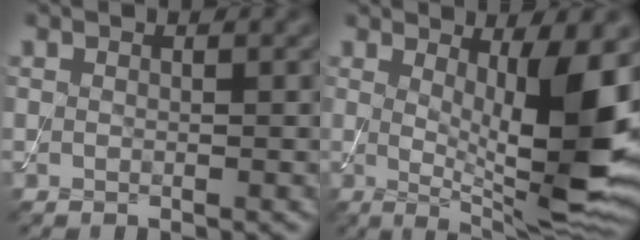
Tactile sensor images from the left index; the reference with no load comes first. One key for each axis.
{"total": 10.6, "fx": 1.4, "fy": 2.7, "fz": 10.1, "tx": -0.151, "ty": -0.023, "tz": 0.030}